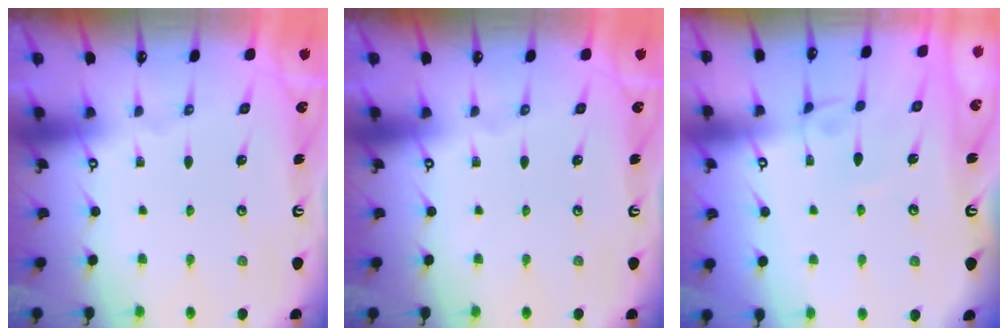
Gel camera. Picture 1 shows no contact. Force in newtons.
{"total": 0.0}
{"total": 1.9, "press": 1.9, "slide": 0.2}